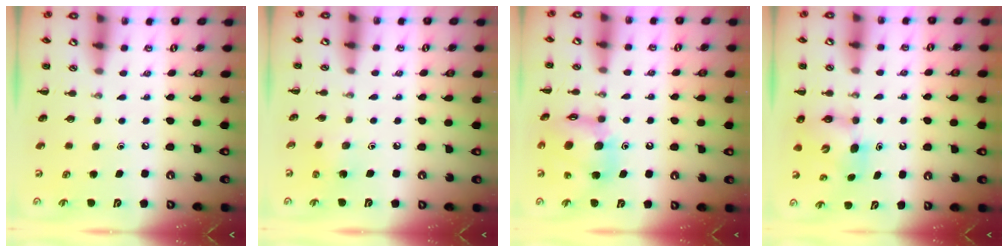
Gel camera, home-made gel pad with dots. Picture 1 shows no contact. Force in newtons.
{"total": 2.4, "press": 2.4, "slide": 0.6}
{"total": 15.3, "press": 15.1, "slide": 2.5}
{"total": 7.5, "press": 7.4, "slide": 1.2}